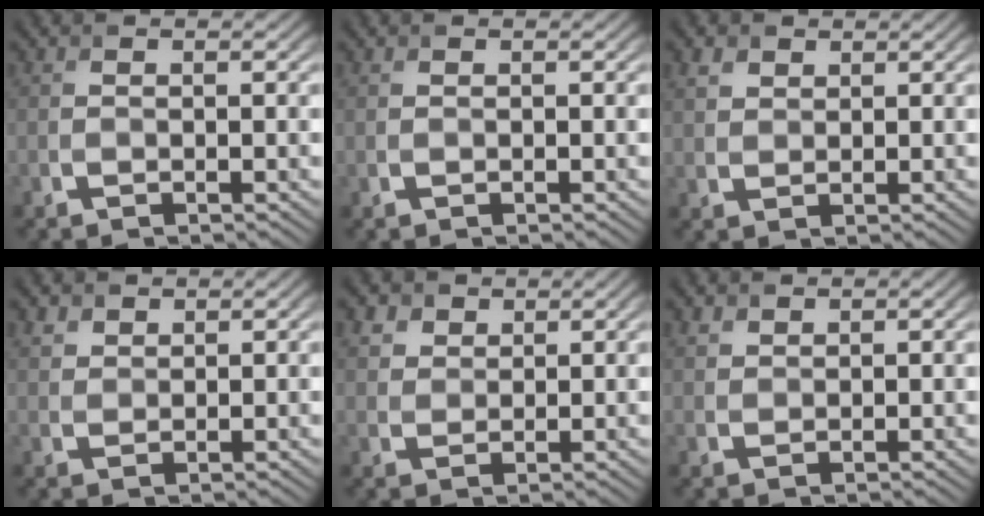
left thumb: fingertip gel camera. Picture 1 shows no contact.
{"total": 0.0}
{"total": 2.3, "force": [1.5, 1.5, 0.9], "torque": [-0.026, 0.002, 0.032]}
{"total": 2.4, "force": [1.8, 1.4, 0.7], "torque": [-0.021, 0.001, 0.043]}
{"total": 3.3, "force": [2.2, 2.2, 1.1], "torque": [-0.040, -0.005, 0.056]}
{"total": 1.8, "force": [1.4, 0.9, 0.5], "torque": [-0.018, 0.000, 0.035]}